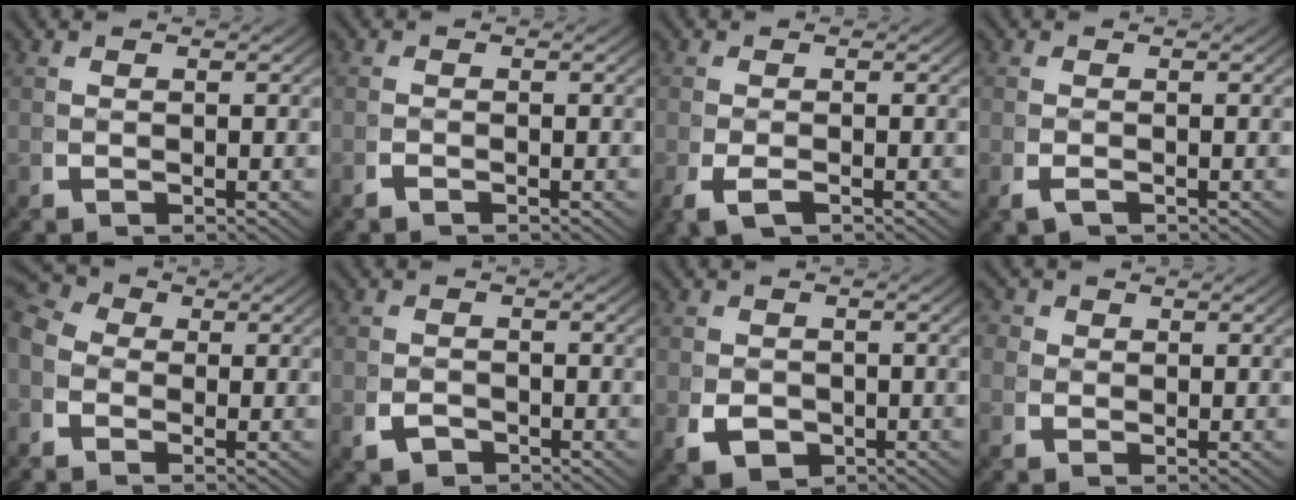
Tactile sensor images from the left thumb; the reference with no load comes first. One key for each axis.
{"total": 0.6, "fx": -0.6, "fy": -0.1, "fz": 0.1, "tx": 0.000, "ty": -0.002, "tz": -0.014}
{"total": 2.0, "fx": -1.0, "fy": 1.0, "fz": 1.4, "tx": -0.044, "ty": -0.010, "tz": -0.012}
{"total": 1.0, "fx": -0.8, "fy": 0.4, "fz": 0.4, "tx": -0.015, "ty": -0.006, "tz": -0.009}
{"total": 5.4, "fx": 0.8, "fy": 4.4, "fz": 3.0, "tx": -0.053, "ty": 0.001, "tz": -0.004}
{"total": 1.8, "fx": -1.4, "fy": 1.0, "fz": 0.5, "tx": -0.014, "ty": -0.011, "tz": -0.018}
{"total": 3.7, "fx": -1.4, "fy": 2.8, "fz": 2.1, "tx": -0.042, "ty": -0.021, "tz": -0.014}
{"total": 2.5, "fx": 0.5, "fy": 2.3, "fz": 0.7, "tx": -0.015, "ty": -0.006, "tz": 0.002}